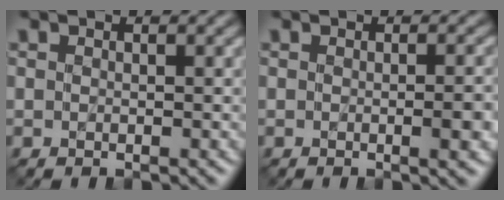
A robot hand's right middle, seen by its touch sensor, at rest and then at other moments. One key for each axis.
{"total": 2.6, "fx": -0.3, "fy": 0.7, "fz": 2.5, "tx": -0.026, "ty": 0.001, "tz": -0.003}